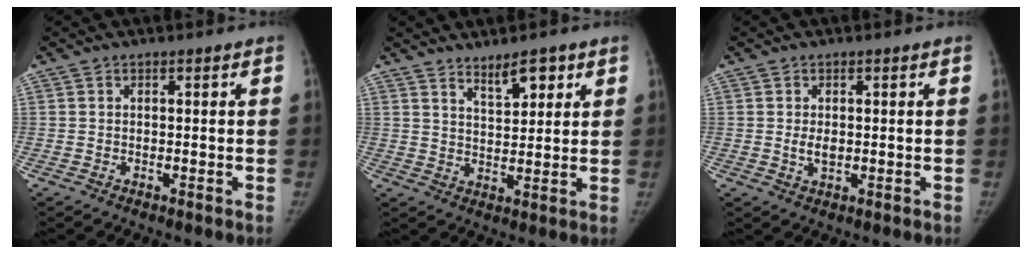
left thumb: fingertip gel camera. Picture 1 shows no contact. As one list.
[{"total": 5.6, "force": [3.7, 2.1, 3.7], "torque": [-0.044, -0.030, 0.064]}, {"total": 2.6, "force": [0.0, 1.5, 2.1], "torque": [-0.032, -0.003, 0.001]}]